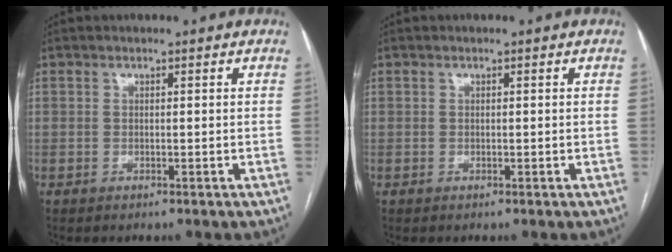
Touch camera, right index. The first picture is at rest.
{"total": 0.0}